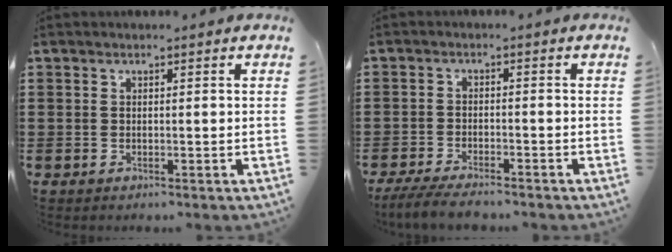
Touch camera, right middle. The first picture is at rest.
{"total": 4.1, "force": [-3.8, 0.4, 1.6], "torque": [-0.047, -0.013, -0.078]}